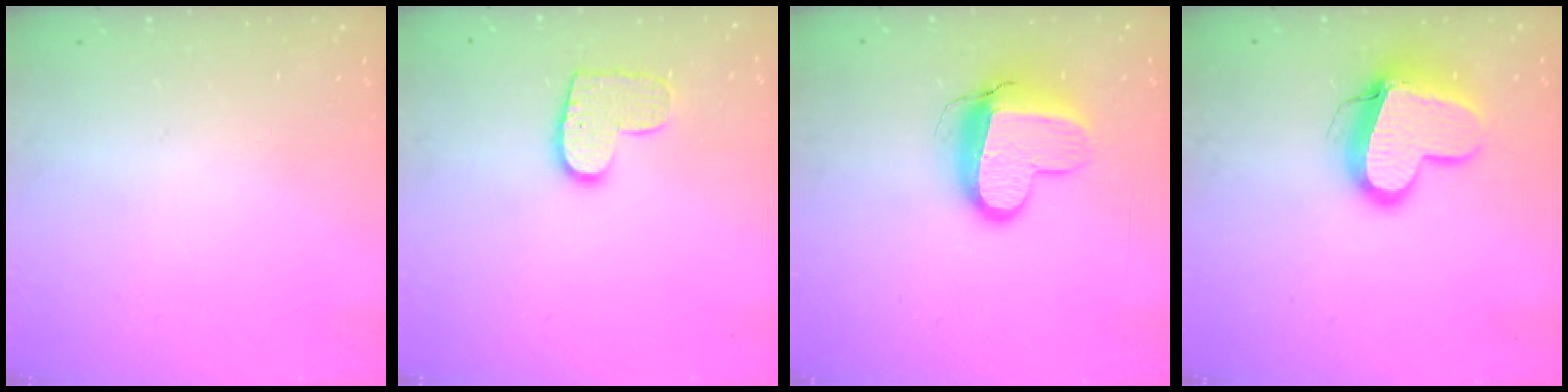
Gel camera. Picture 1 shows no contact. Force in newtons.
{"total": 10.2, "press": 10.1, "slide": 0.5}
{"total": 12.4, "press": 12.3, "slide": 1.3}
{"total": 13.3, "press": 13.2, "slide": 1.3}